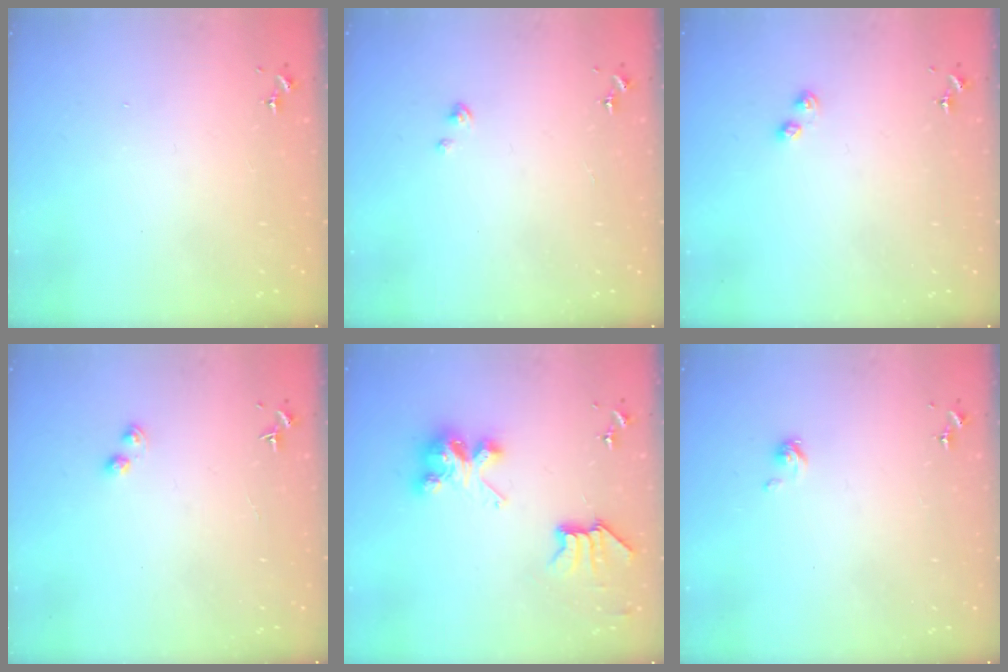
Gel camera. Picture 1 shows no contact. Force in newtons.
{"total": 1.6, "press": 1.6, "slide": 0.2}
{"total": 3.9, "press": 3.9, "slide": 0.5}
{"total": 2.8, "press": 2.7, "slide": 0.4}
{"total": 7.5, "press": 7.5, "slide": 0.1}
{"total": 2.4, "press": 2.4, "slide": 0.3}